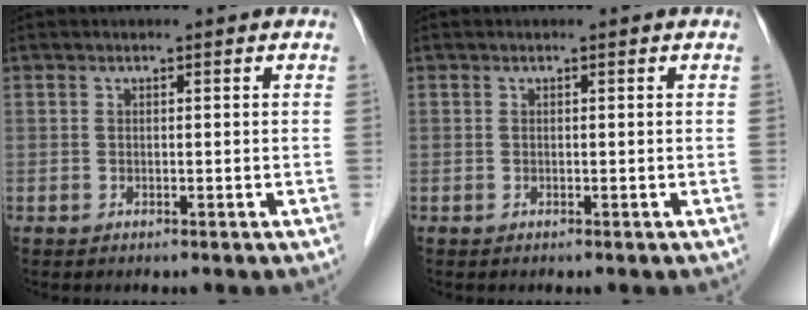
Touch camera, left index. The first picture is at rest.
{"total": 0.0}